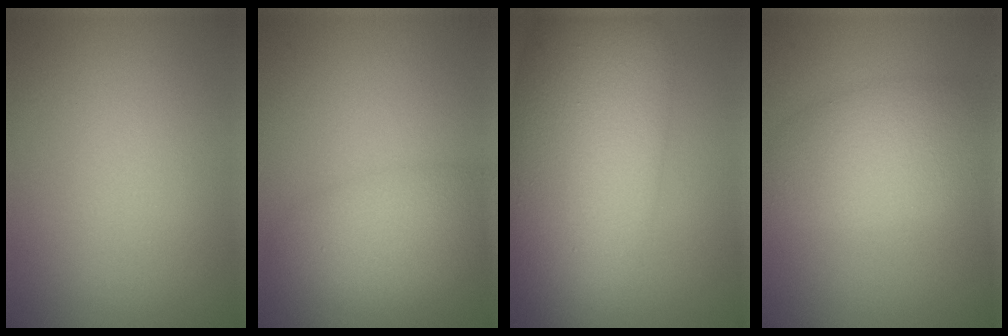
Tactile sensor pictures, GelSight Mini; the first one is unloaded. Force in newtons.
{"total": 4.6, "press": 4.6, "slide": 0.2}
{"total": 12.8, "press": 12.8, "slide": 0.4}
{"total": 5.4, "press": 5.4, "slide": 0.2}